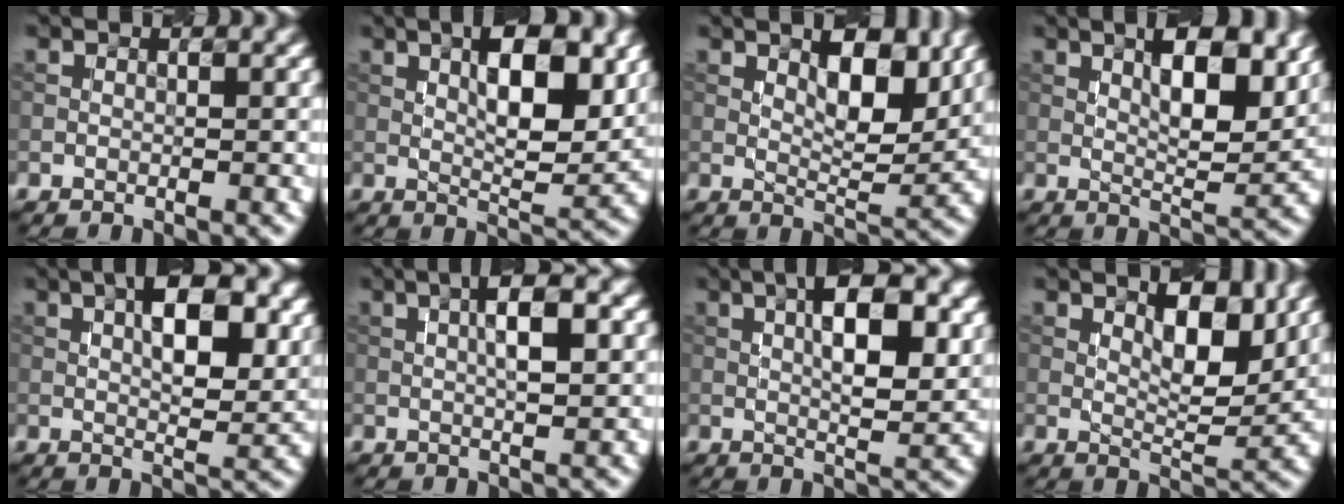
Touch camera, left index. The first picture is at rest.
{"total": 7.5, "force": [2.2, 2.6, 6.7], "torque": [-0.094, 0.004, 0.037]}
{"total": 5.6, "force": [2.4, 2.2, 4.5], "torque": [-0.066, -0.003, 0.038]}
{"total": 6.9, "force": [2.7, 2.3, 5.9], "torque": [-0.082, 0.001, 0.046]}
{"total": 7.9, "force": [2.4, 3.2, 6.8], "torque": [-0.089, 0.014, 0.032]}
{"total": 4.5, "force": [1.1, 1.0, 4.3], "torque": [-0.073, 0.009, 0.018]}
{"total": 7.6, "force": [1.9, 2.7, 6.9], "torque": [-0.096, 0.010, 0.028]}
{"total": 5.0, "force": [2.3, 1.9, 4.1], "torque": [-0.064, -0.005, 0.036]}